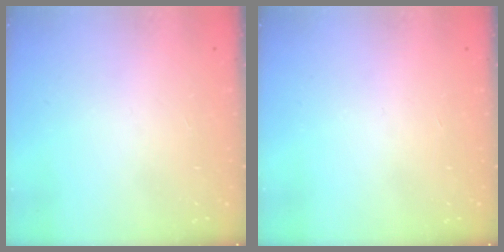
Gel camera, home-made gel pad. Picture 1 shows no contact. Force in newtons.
{"total": 0.0}